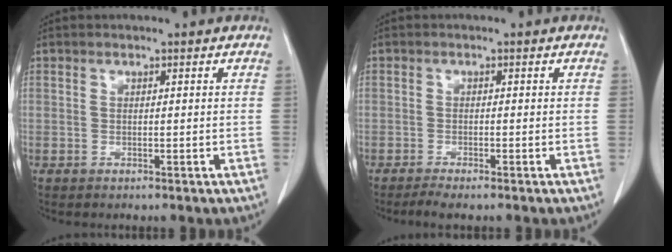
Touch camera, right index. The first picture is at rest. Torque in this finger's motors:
{"motor_torque": [-0.09, 0.05, 0.07, 0.01]}